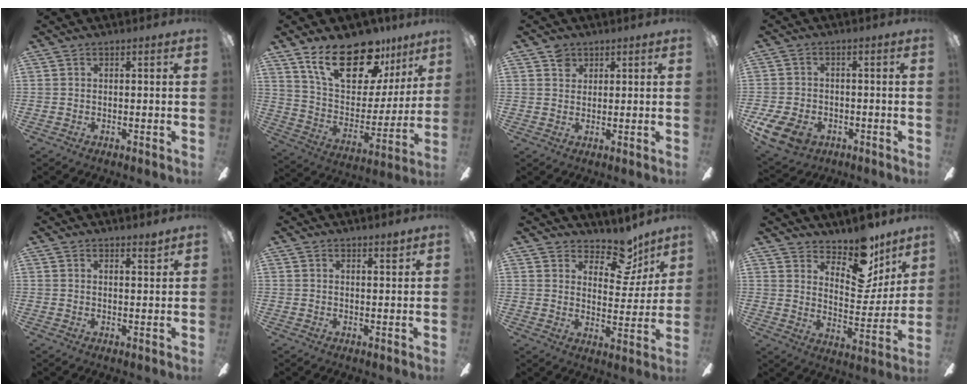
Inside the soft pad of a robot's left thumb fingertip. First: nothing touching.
{"total": 21.8, "force": [14.8, 10.0, 12.5], "torque": [-0.208, -0.084, 0.262]}
{"total": 3.2, "force": [2.0, 2.3, 0.9], "torque": [-0.006, -0.002, 0.035]}
{"total": 8.3, "force": [-4.1, 5.8, 4.4], "torque": [-0.110, 0.018, -0.075]}
{"total": 2.5, "force": [2.3, 0.4, 0.8], "torque": [-0.002, -0.014, 0.039]}
{"total": 2.2, "force": [2.0, 0.5, 0.8], "torque": [-0.001, -0.011, 0.033]}
{"total": 11.8, "force": [8.8, 5.9, 5.1], "torque": [-0.070, -0.057, 0.156]}
{"total": 13.5, "force": [11.0, 5.8, 5.3], "torque": [-0.067, -0.096, 0.195]}